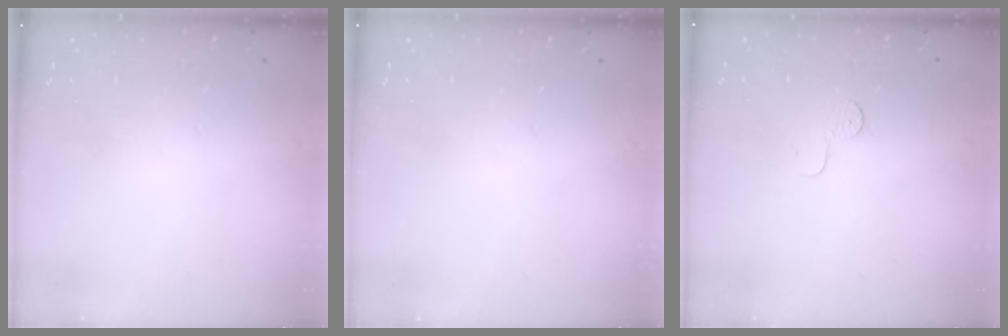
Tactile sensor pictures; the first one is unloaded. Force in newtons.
{"total": 0.0}
{"total": 3.6, "press": 3.5, "slide": 0.3}